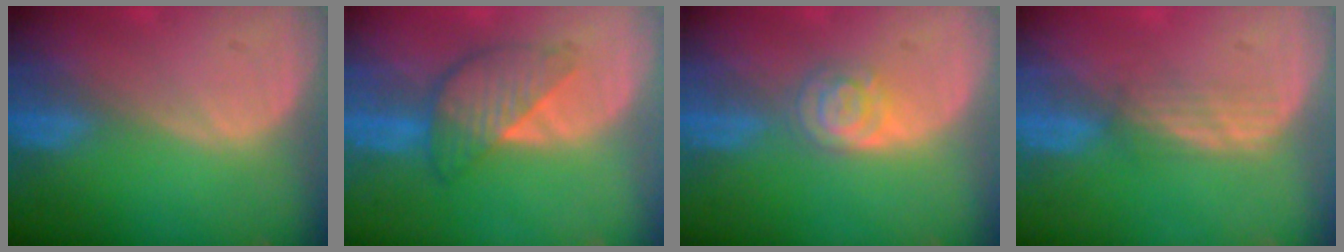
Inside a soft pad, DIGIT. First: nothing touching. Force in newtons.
{"total": 5.9, "press": 5.9, "slide": 0.3}
{"total": 4.4, "press": 3.9, "slide": 2.0}
{"total": 2.4, "press": 2.3, "slide": 0.6}